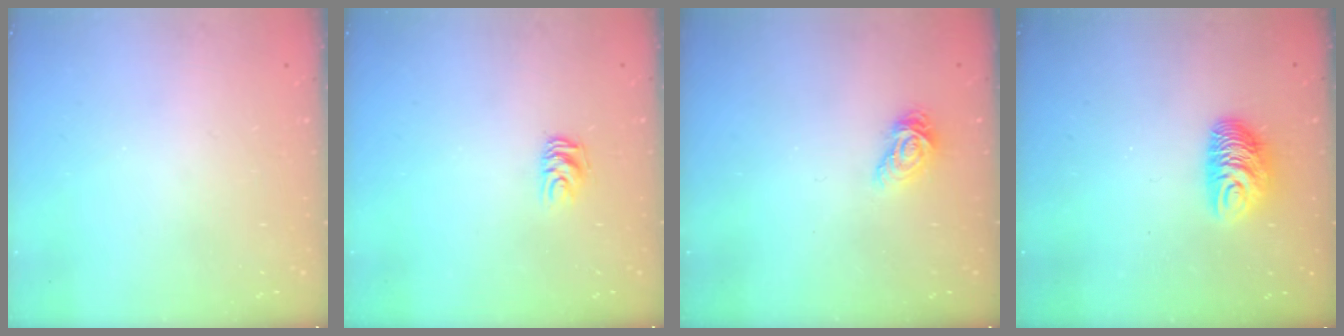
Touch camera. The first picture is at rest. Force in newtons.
{"total": 6.1, "press": 6.0, "slide": 0.8}
{"total": 7.1, "press": 7.1, "slide": 0.1}
{"total": 9.0, "press": 9.0, "slide": 0.5}